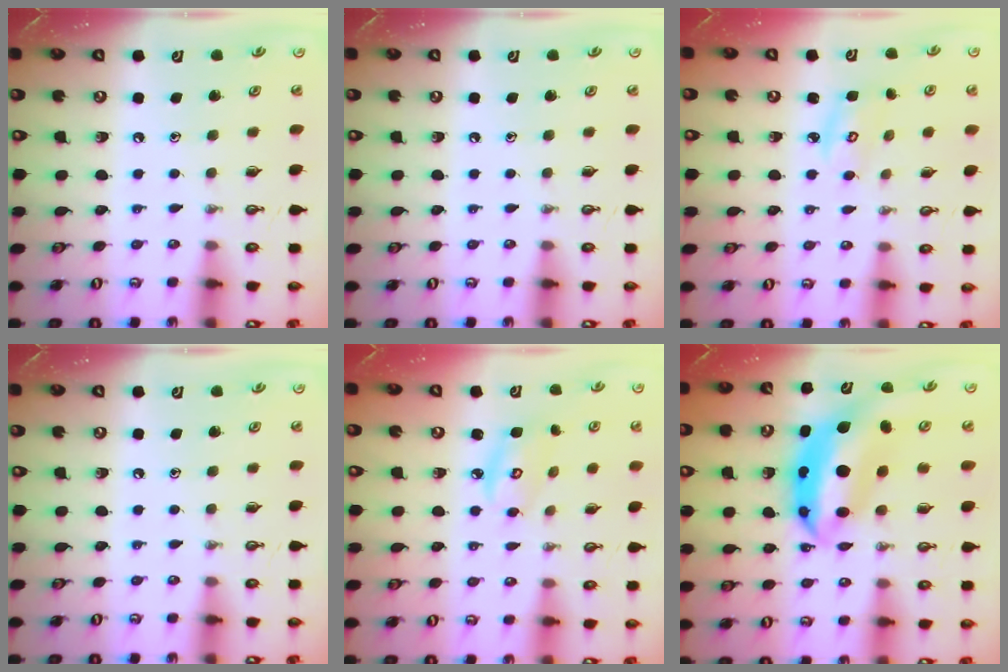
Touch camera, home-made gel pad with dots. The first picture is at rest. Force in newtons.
{"total": 0.0}
{"total": 3.8, "press": 3.8, "slide": 0.2}
{"total": 0.0}
{"total": 5.8, "press": 5.8, "slide": 0.4}
{"total": 10.4, "press": 10.4, "slide": 1.0}